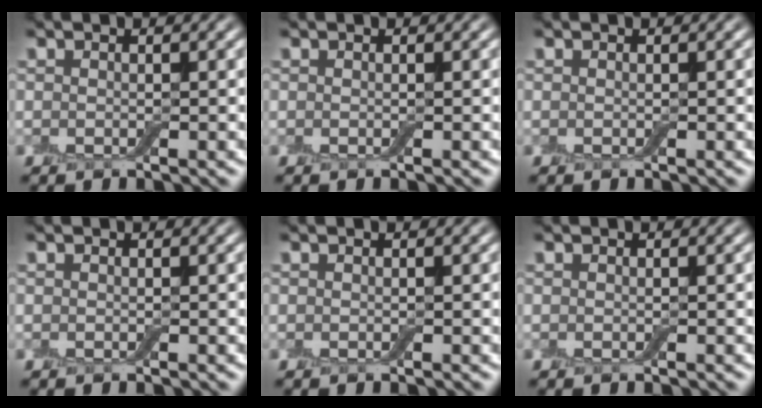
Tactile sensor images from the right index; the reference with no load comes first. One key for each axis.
{"total": 0.0}
{"total": 0.0}
{"total": 0.0}
{"total": 0.0}
{"total": 0.0}